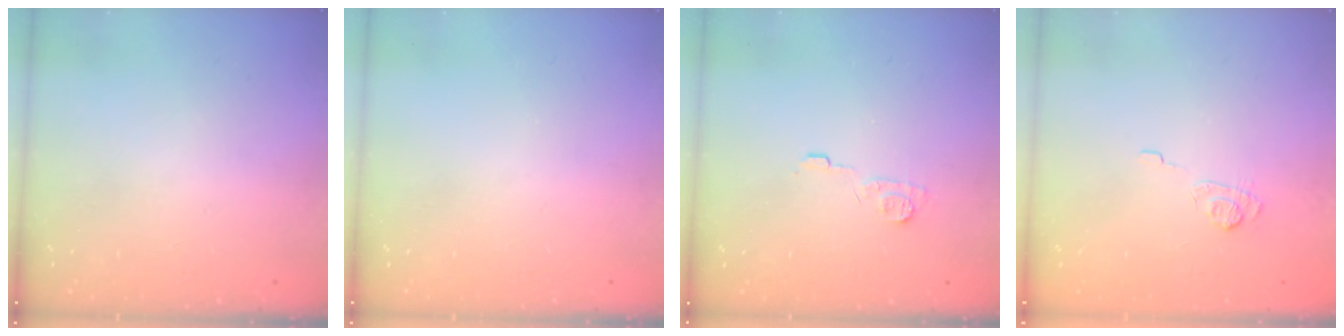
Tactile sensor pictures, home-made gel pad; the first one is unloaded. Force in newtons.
{"total": 0.0}
{"total": 5.8, "press": 5.8, "slide": 0.6}
{"total": 8.2, "press": 8.0, "slide": 1.5}